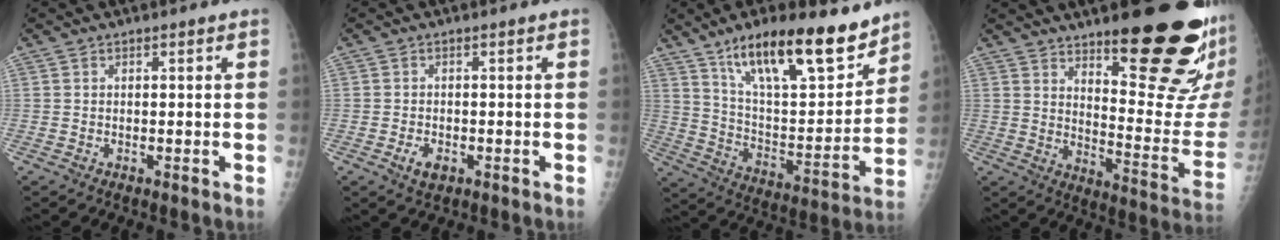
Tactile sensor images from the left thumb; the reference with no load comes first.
{"total": 2.7, "force": [-1.0, 1.7, 1.8], "torque": [-0.030, 0.000, -0.013]}
{"total": 22.1, "force": [15.3, 6.8, 14.5], "torque": [-0.198, -0.069, 0.259]}
{"total": 23.7, "force": [14.2, 5.6, 18.1], "torque": [-0.218, -0.099, 0.210]}